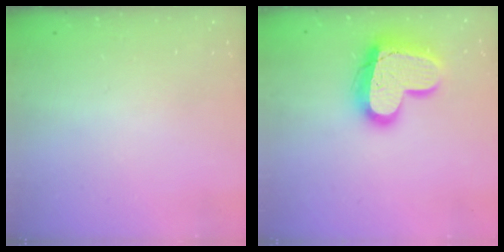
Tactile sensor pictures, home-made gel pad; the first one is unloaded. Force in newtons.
{"total": 19.3, "press": 19.2, "slide": 2.0}